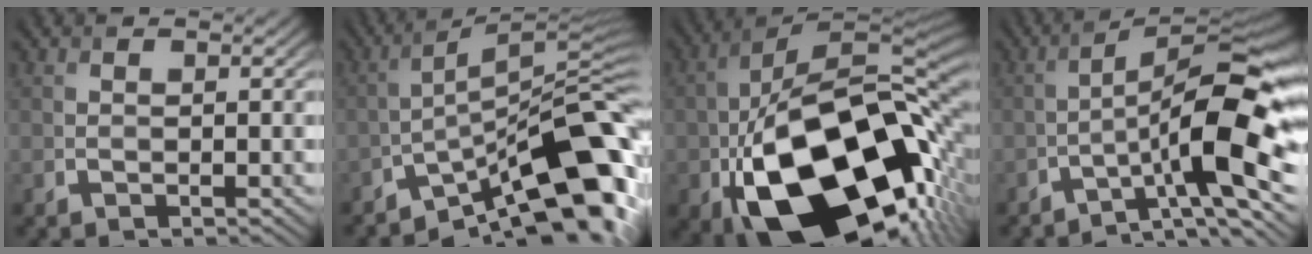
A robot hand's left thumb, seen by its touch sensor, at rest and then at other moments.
{"total": 14.6, "force": [-9.0, 4.0, 10.7], "torque": [-0.168, 0.006, -0.158]}
{"total": 21.4, "force": [-7.1, 12.1, 16.1], "torque": [-0.307, -0.045, -0.095]}
{"total": 10.5, "force": [-4.3, 1.7, 9.4], "torque": [-0.140, 0.017, -0.083]}